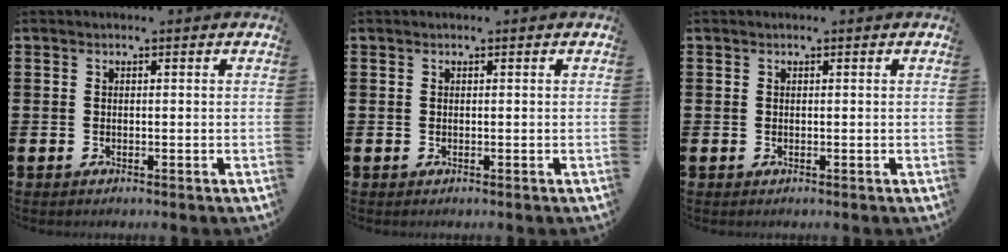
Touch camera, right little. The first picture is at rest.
{"total": 0.0}
{"total": 0.0}